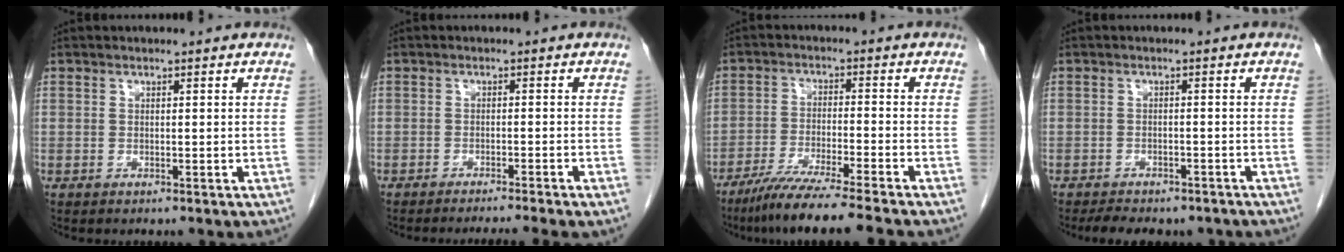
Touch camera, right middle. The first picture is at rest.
{"total": 6.6, "force": [-5.7, -1.5, 2.9], "torque": [-0.019, -0.009, -0.079]}
{"total": 10.7, "force": [-8.9, -1.5, 5.8], "torque": [-0.088, -0.038, -0.149]}
{"total": 8.3, "force": [-7.0, 3.1, 3.2], "torque": [-0.050, 0.001, -0.087]}